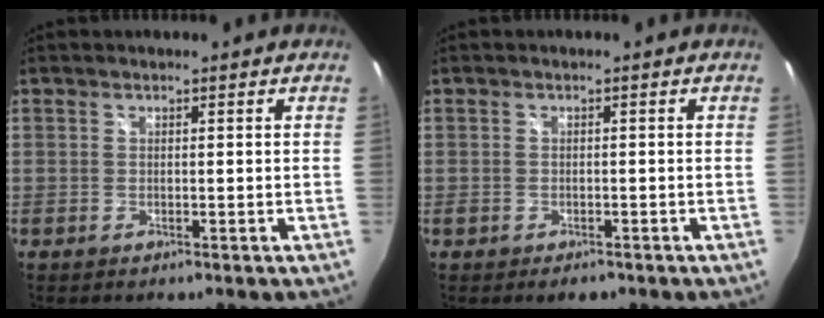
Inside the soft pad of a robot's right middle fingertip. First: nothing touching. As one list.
[{"total": 2.7, "force": [-1.7, 1.6, 1.5], "torque": [-0.027, -0.009, -0.024]}]